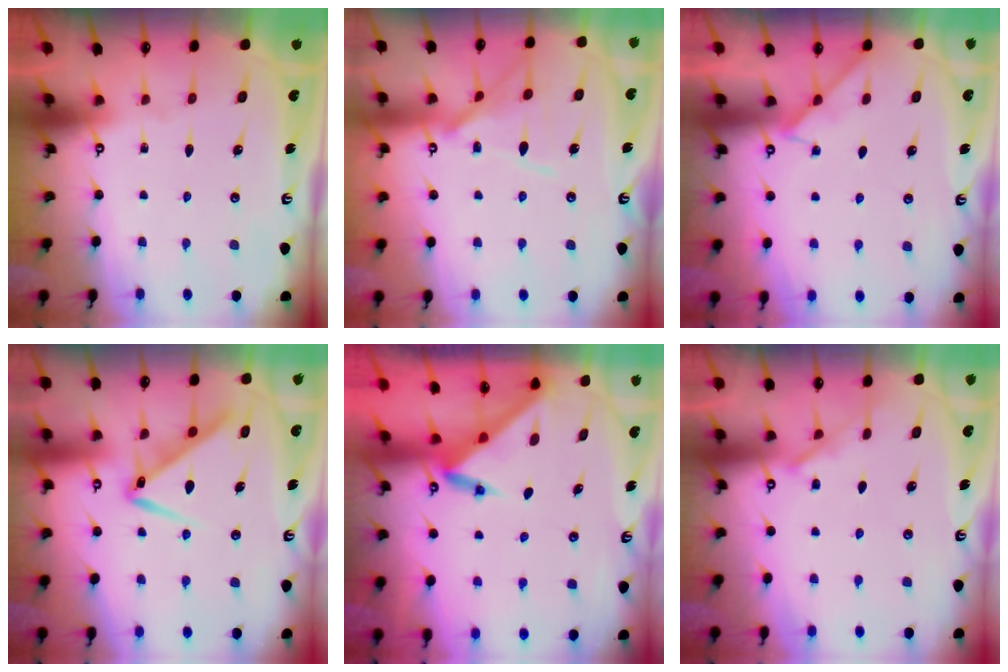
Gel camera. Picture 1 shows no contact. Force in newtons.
{"total": 11.8, "press": 11.7, "slide": 0.8}
{"total": 4.3, "press": 4.3, "slide": 0.6}
{"total": 10.3, "press": 10.3, "slide": 0.4}
{"total": 3.4, "press": 3.4, "slide": 0.1}
{"total": 3.1, "press": 3.0, "slide": 0.6}